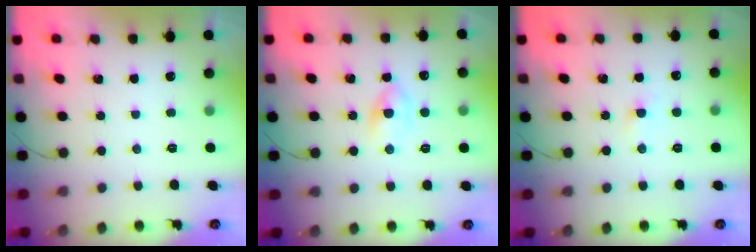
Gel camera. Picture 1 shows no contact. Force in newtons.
{"total": 2.6, "press": 2.3, "slide": 1.1}
{"total": 1.7, "press": 1.5, "slide": 0.8}